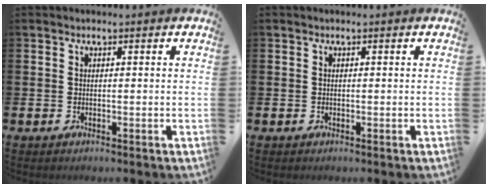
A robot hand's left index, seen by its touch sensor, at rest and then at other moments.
{"total": 0.0}